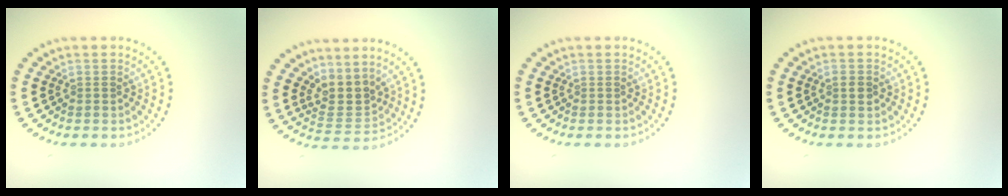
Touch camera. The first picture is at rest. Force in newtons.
{"total": 2.9, "press": 2.1, "slide": 2.1}
{"total": 0.0}
{"total": 0.9, "press": 0.8, "slide": 0.2}